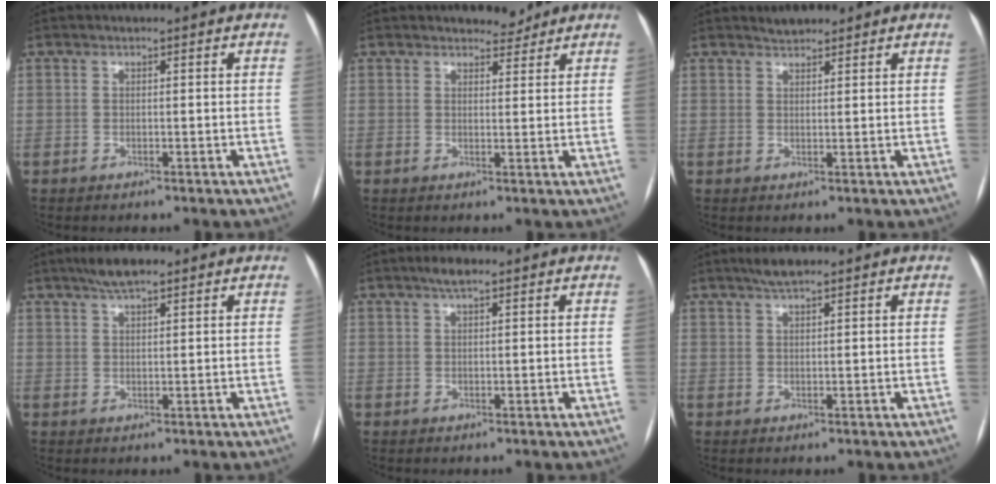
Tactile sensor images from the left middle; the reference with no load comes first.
{"total": 2.6, "force": [2.4, 1.0, 0.3], "torque": [-0.004, -0.004, 0.033]}
{"total": 2.0, "force": [1.9, 0.6, 0.5], "torque": [-0.013, 0.006, 0.033]}
{"total": 4.5, "force": [3.3, 1.0, 2.9], "torque": [-0.057, 0.013, 0.058]}
{"total": 2.5, "force": [1.7, 0.5, 1.7], "torque": [-0.035, 0.008, 0.030]}
{"total": 2.9, "force": [2.3, 0.4, 1.7], "torque": [-0.038, 0.007, 0.044]}